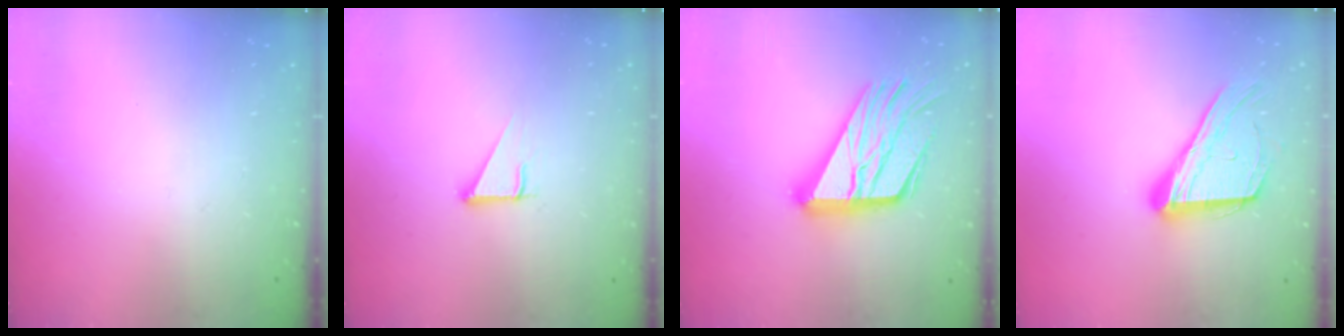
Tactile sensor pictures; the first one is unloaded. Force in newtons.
{"total": 2.9, "press": 2.9, "slide": 0.1}
{"total": 21.7, "press": 21.6, "slide": 2.2}
{"total": 15.8, "press": 15.7, "slide": 1.0}